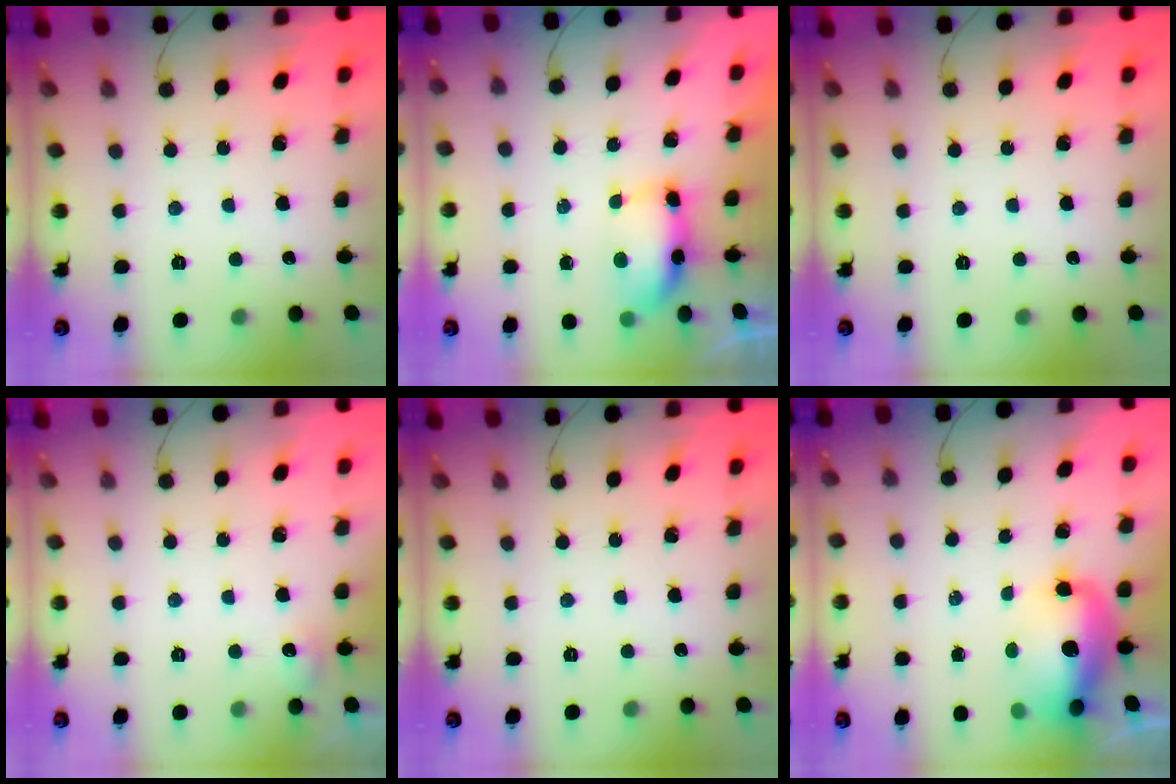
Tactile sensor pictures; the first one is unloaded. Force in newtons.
{"total": 7.4, "press": 7.2, "slide": 1.8}
{"total": 0.0}
{"total": 4.5, "press": 4.3, "slide": 1.4}
{"total": 0.0}
{"total": 12.5, "press": 12.2, "slide": 2.7}